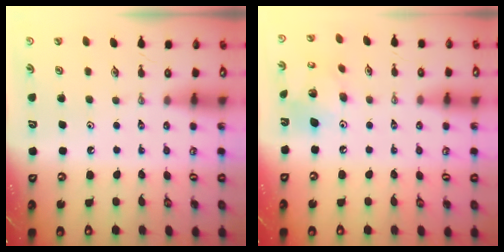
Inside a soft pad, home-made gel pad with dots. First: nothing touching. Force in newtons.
{"total": 10.9, "press": 10.9, "slide": 0.6}